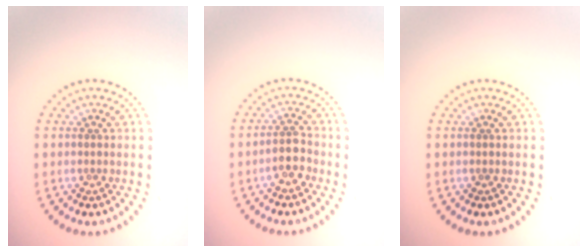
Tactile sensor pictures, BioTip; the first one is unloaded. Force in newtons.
{"total": 2.3, "press": 2.0, "slide": 1.1}
{"total": 0.0}